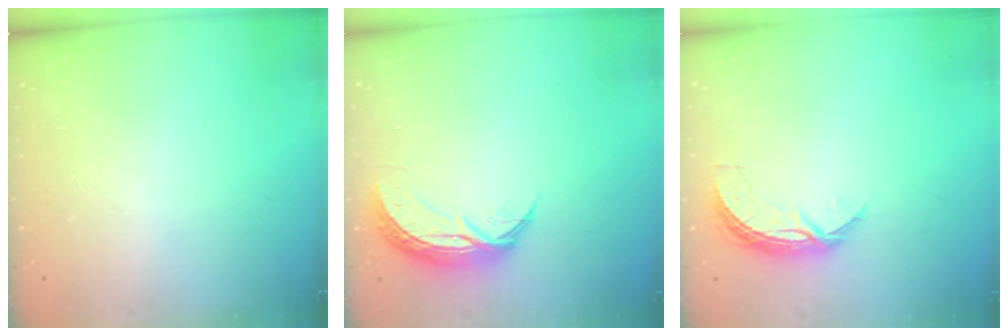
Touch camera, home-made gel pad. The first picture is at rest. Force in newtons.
{"total": 10.1, "press": 10.1, "slide": 0.3}
{"total": 6.9, "press": 6.8, "slide": 0.5}